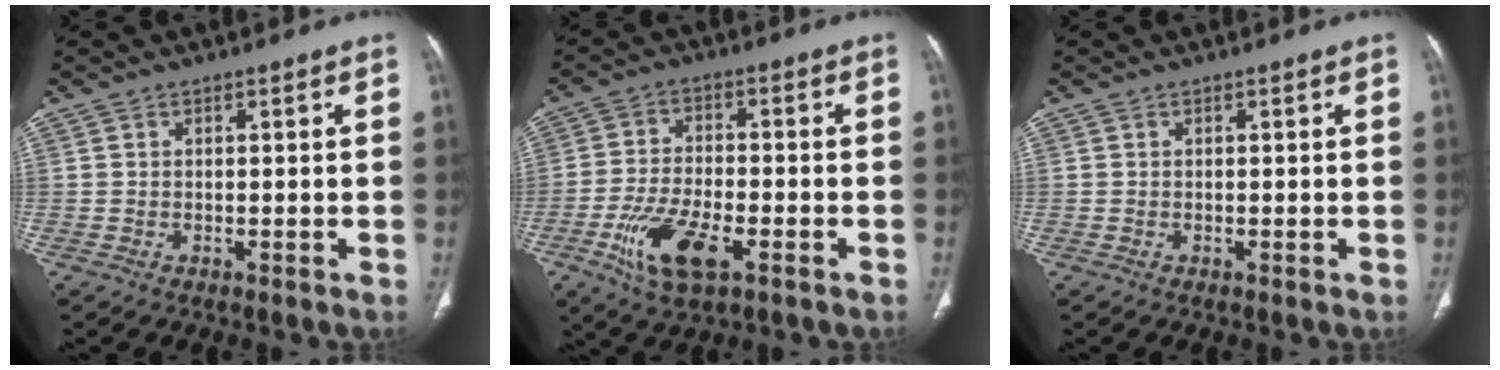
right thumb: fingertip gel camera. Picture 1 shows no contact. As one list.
[{"total": 11.1, "force": [-4.8, 4.7, 8.8], "torque": [-0.181, 0.007, -0.084]}, {"total": 0.0}]